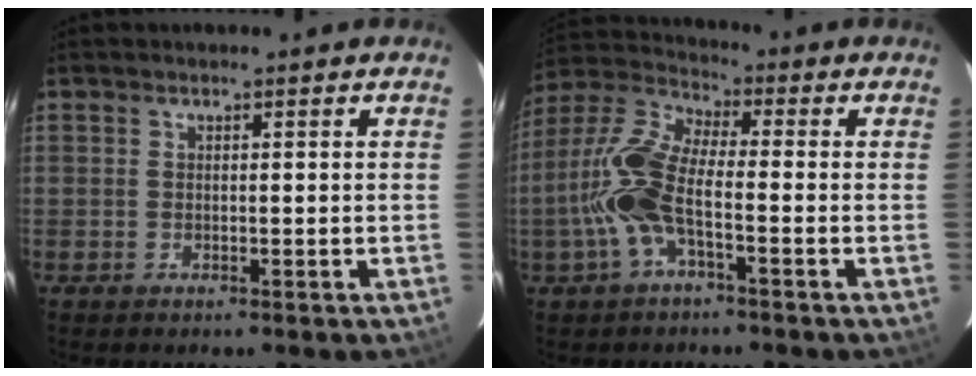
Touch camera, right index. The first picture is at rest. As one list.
[{"total": 11.6, "force": [-3.2, 3.5, 10.6], "torque": [-0.242, 0.007, -0.067]}]